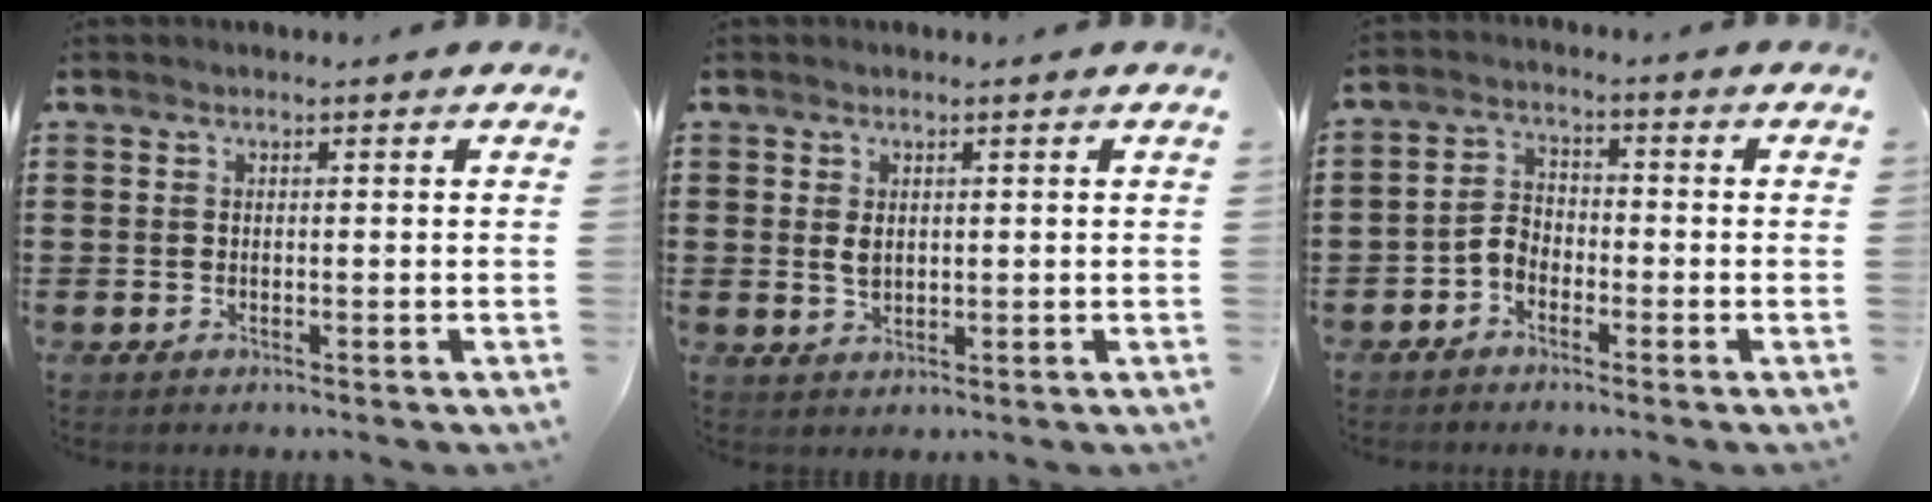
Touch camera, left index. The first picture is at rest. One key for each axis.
{"total": 2.1, "fx": 0.6, "fy": 1.2, "fz": 1.6, "tx": -0.034, "ty": 0.004, "tz": 0.011}
{"total": 3.1, "fx": -2.1, "fy": 1.8, "fz": 1.4, "tx": -0.045, "ty": 0.003, "tz": -0.048}